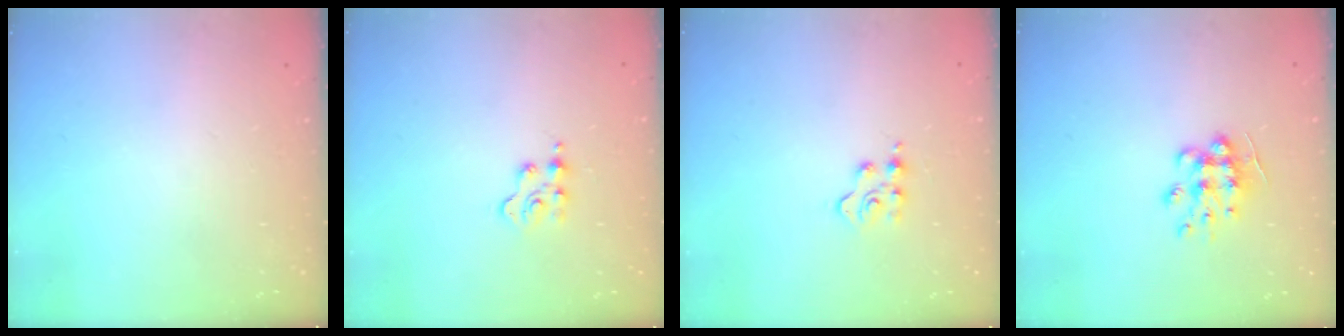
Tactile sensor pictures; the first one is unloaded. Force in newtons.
{"total": 2.5, "press": 2.4, "slide": 0.5}
{"total": 3.9, "press": 3.8, "slide": 0.5}
{"total": 9.5, "press": 9.5, "slide": 0.7}